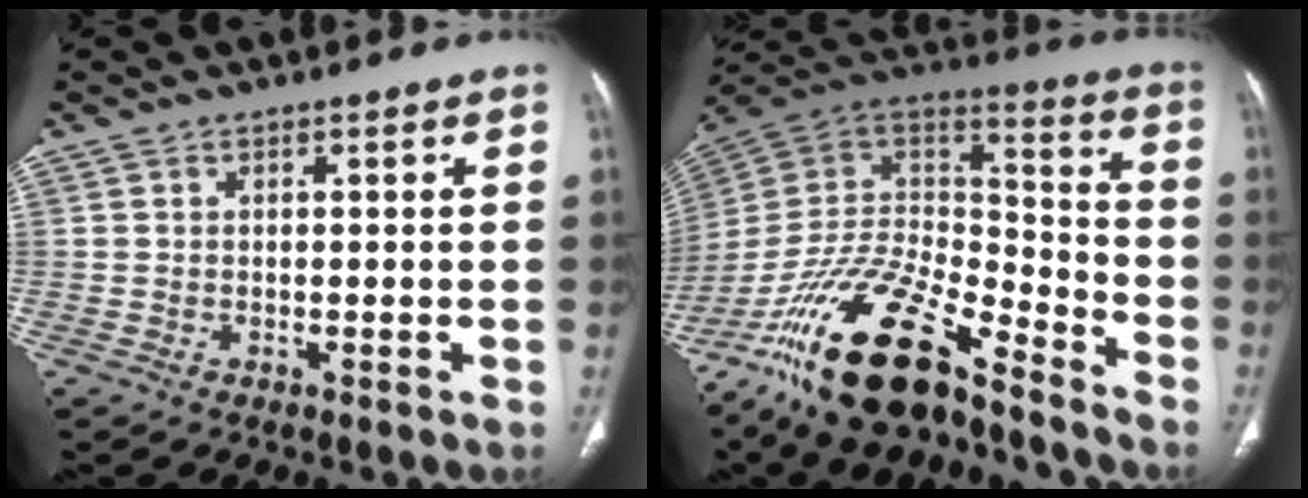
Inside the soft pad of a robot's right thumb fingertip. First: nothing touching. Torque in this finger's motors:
{"motor_torque": [1.88, 1.04, 1.59, -1.18, 0.57]}